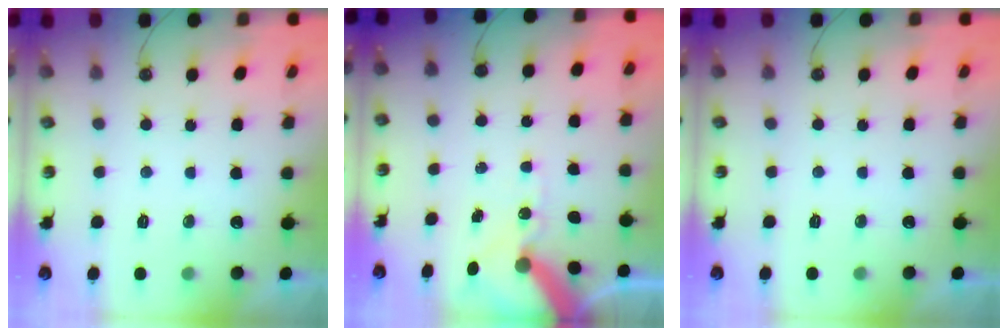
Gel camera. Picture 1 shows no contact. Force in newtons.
{"total": 10.3, "press": 10.2, "slide": 1.4}
{"total": 0.0}